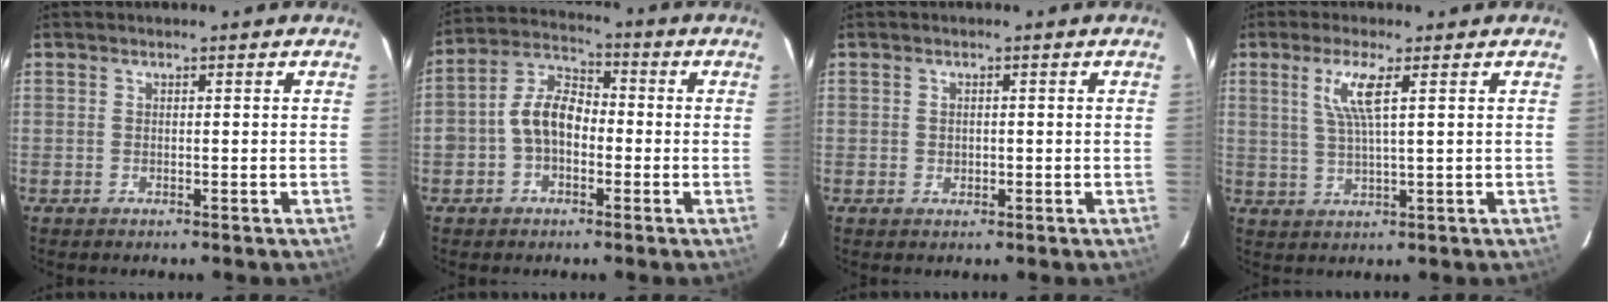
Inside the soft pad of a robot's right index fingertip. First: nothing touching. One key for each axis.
{"total": 8.4, "fx": -1.8, "fy": 5.8, "fz": 5.8, "tx": -0.116, "ty": 0.028, "tz": -0.032}
{"total": 1.2, "fx": 0.0, "fy": 1.1, "fz": 0.5, "tx": -0.004, "ty": 0.002, "tz": 0.001}
{"total": 5.8, "fx": 2.1, "fy": -0.2, "fz": 5.4, "tx": -0.104, "ty": -0.002, "tz": 0.046}